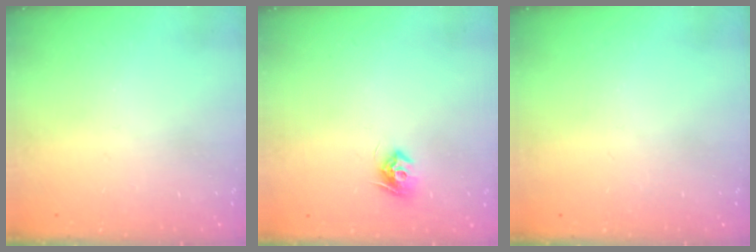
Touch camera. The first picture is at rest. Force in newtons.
{"total": 8.2, "press": 8.2, "slide": 0.1}
{"total": 0.0}